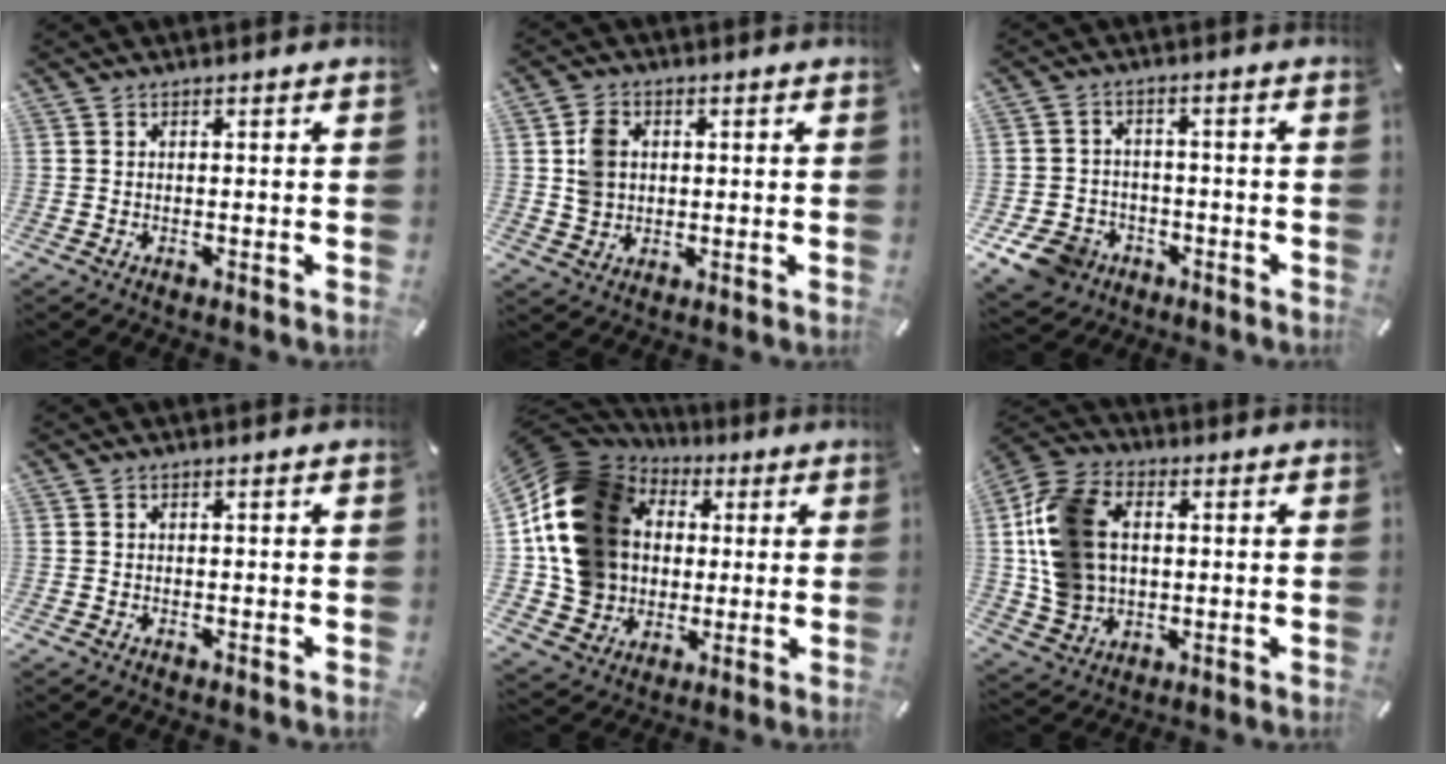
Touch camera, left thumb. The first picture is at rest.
{"total": 5.7, "force": [0.9, 5.1, 2.4], "torque": [-0.047, 0.010, 0.019]}
{"total": 8.3, "force": [-4.4, 6.6, 2.7], "torque": [-0.070, 0.035, -0.080]}
{"total": 0.0}
{"total": 19.1, "force": [2.6, 17.0, 8.4], "torque": [-0.168, -0.008, 0.064]}
{"total": 16.0, "force": [2.0, 12.5, 9.7], "torque": [-0.217, 0.016, 0.040]}